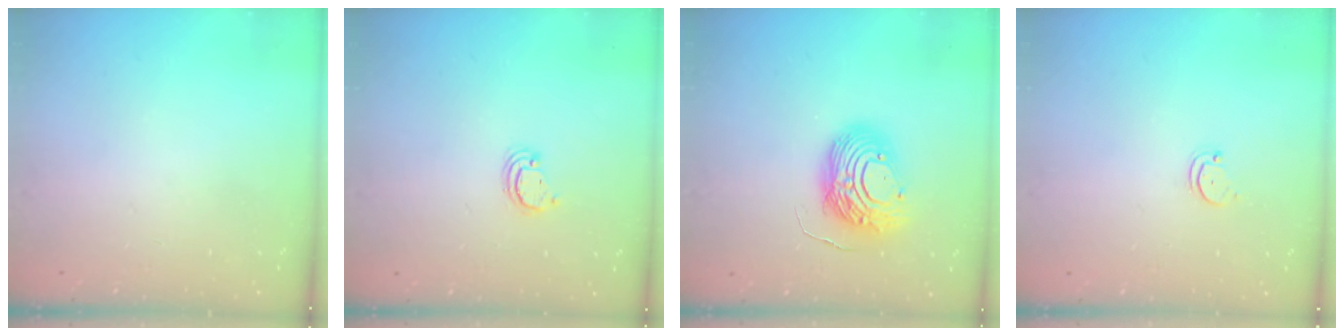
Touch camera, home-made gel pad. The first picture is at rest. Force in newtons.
{"total": 2.4, "press": 2.4, "slide": 0.2}
{"total": 12.7, "press": 12.6, "slide": 1.3}
{"total": 1.6, "press": 1.6, "slide": 0.4}